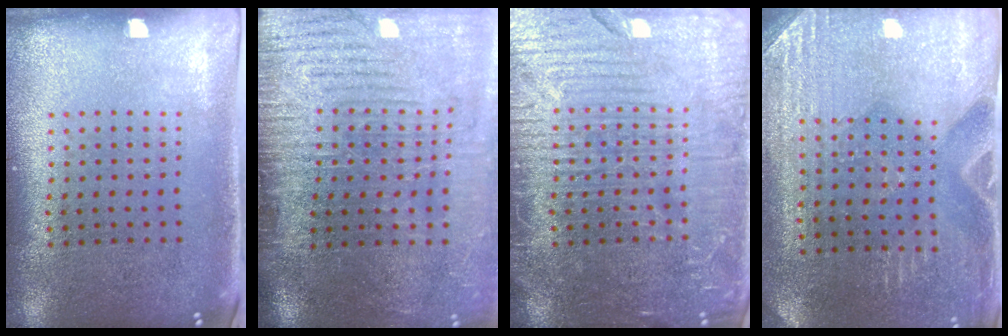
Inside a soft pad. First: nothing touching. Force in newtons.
{"total": 4.4, "press": 3.7, "slide": 2.3}
{"total": 7.2, "press": 7.2, "slide": 0.9}
{"total": 3.0, "press": 2.9, "slide": 0.6}